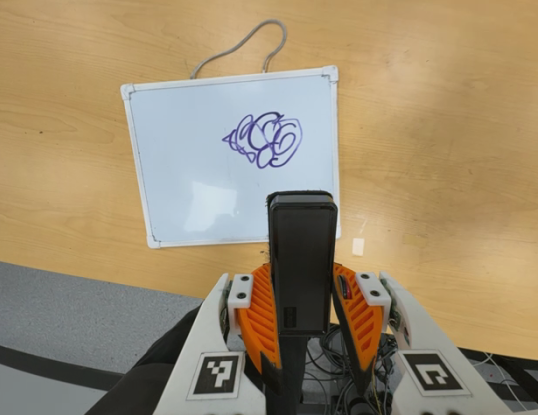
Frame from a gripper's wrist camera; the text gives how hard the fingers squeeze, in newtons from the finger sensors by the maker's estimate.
{"total": 5.3, "left": 3.8, "right": 6.9}